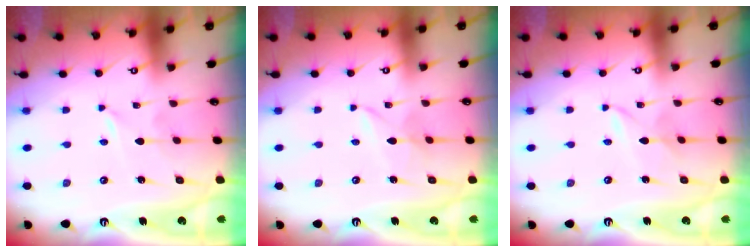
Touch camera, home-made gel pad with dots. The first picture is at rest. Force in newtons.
{"total": 3.1, "press": 3.1, "slide": 0.3}
{"total": 1.9, "press": 1.9, "slide": 0.2}